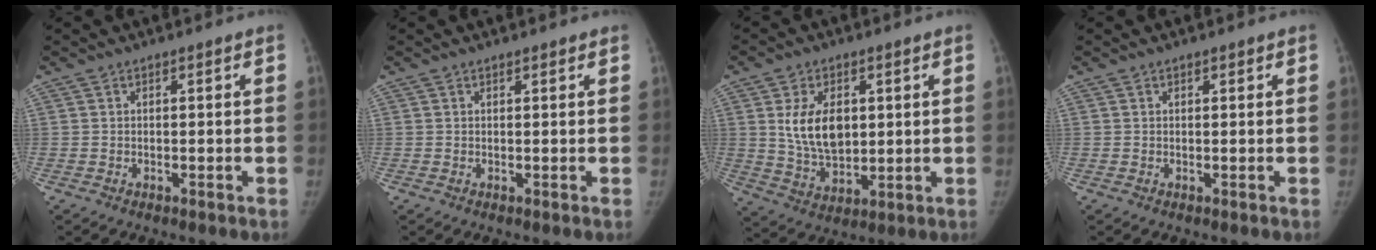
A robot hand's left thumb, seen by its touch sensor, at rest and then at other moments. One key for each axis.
{"total": 0.8, "fx": 0.7, "fy": 0.3, "fz": 0.2, "tx": -0.002, "ty": -0.004, "tz": 0.010}
{"total": 11.2, "fx": 2.5, "fy": 7.2, "fz": 8.2, "tx": -0.122, "ty": -0.017, "tz": 0.057}
{"total": 0.6, "fx": 0.4, "fy": 0.3, "fz": 0.3, "tx": -0.001, "ty": -0.002, "tz": 0.005}